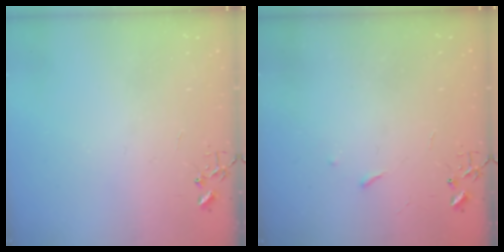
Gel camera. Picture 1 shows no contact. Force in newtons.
{"total": 2.9, "press": 2.8, "slide": 0.5}